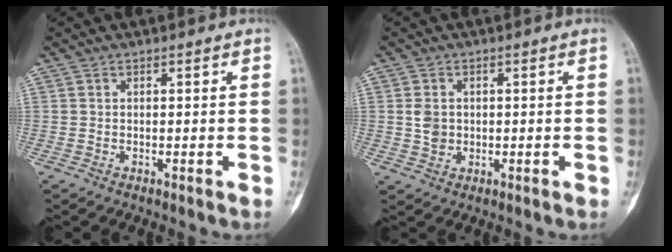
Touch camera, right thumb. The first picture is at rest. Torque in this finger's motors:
{"motor_torque": [-0.18, 0.60, 0.15, 0.03, 0.06]}